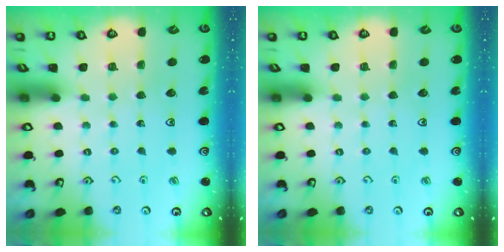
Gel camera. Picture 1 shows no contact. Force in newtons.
{"total": 0.0}